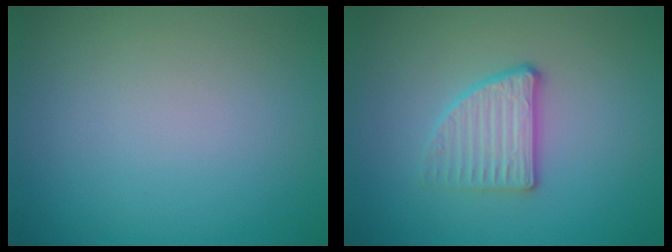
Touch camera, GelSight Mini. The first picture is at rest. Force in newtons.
{"total": 2.8, "press": 2.5, "slide": 1.2}